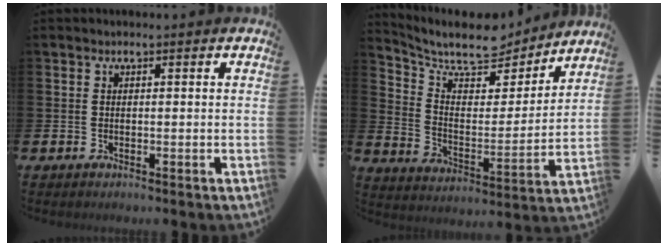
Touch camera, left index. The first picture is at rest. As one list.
[{"total": 9.1, "force": [7.9, 3.0, 3.3], "torque": [-0.095, -0.058, 0.133]}]